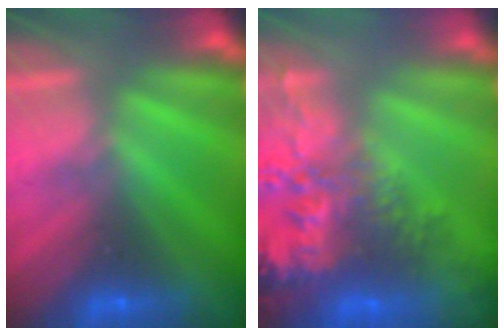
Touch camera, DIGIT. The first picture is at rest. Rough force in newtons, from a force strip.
{"total": 7.5}